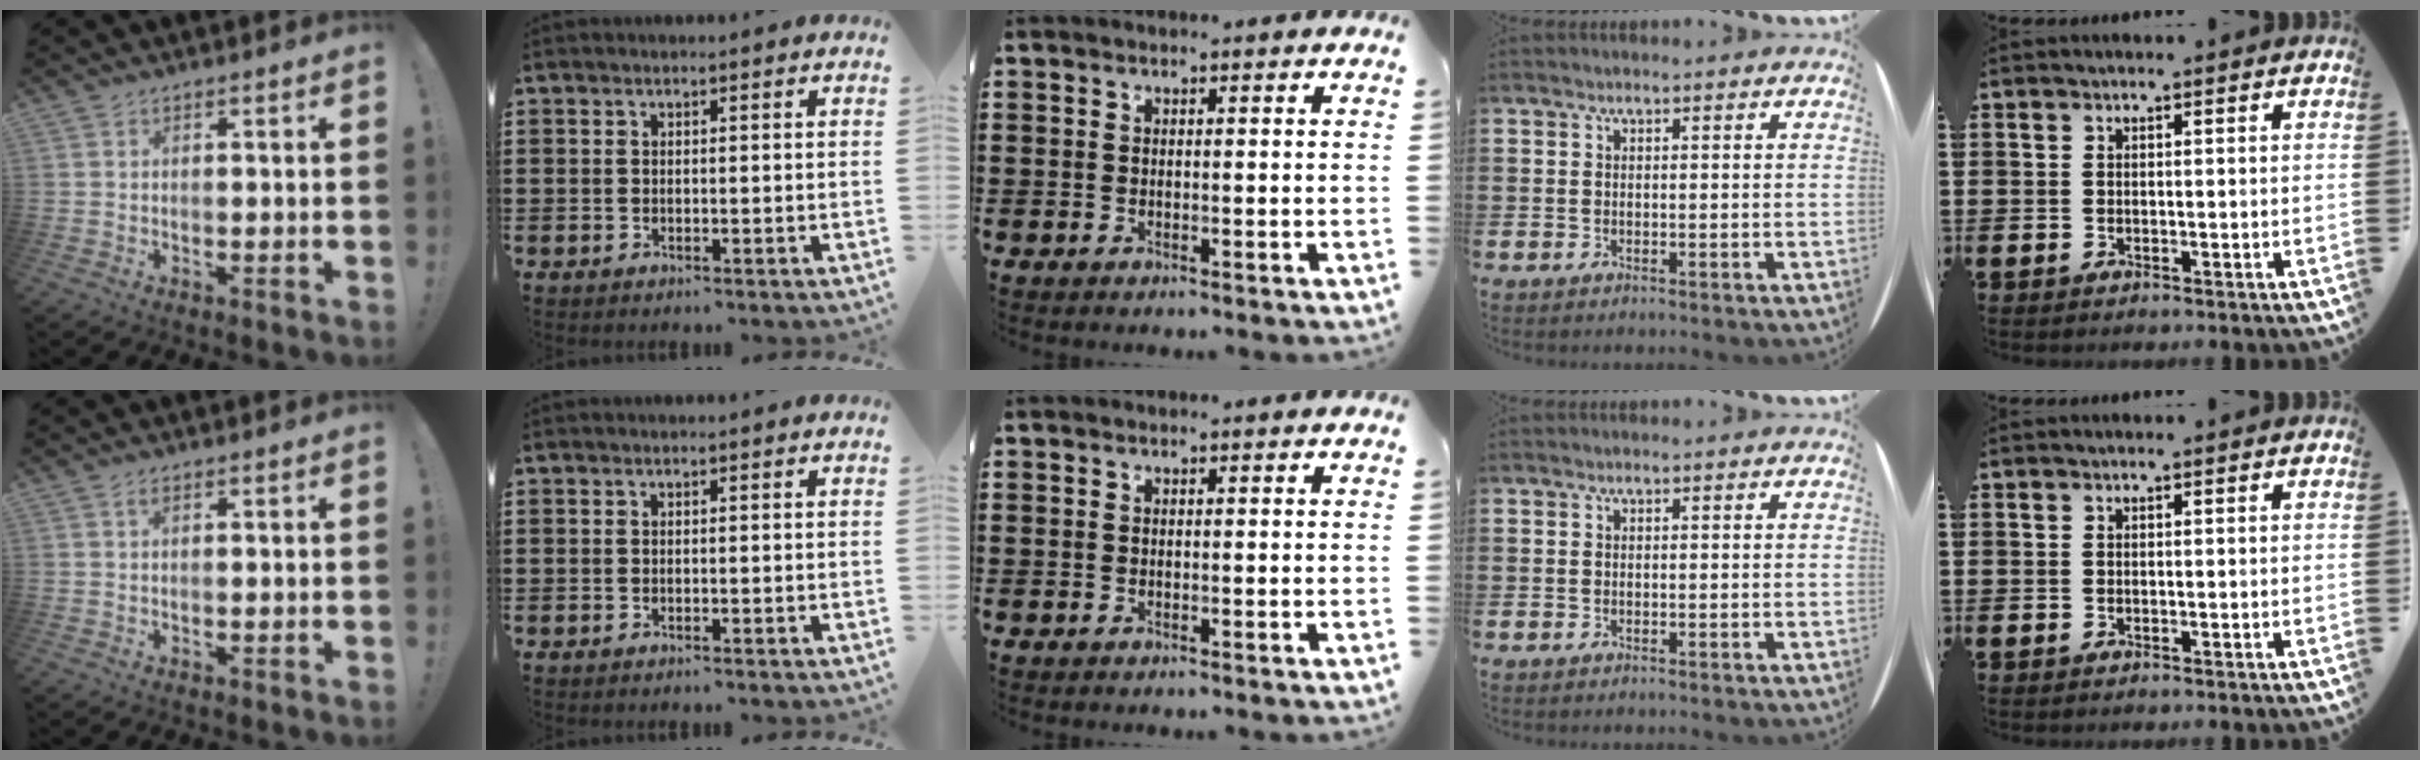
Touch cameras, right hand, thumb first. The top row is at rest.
{"thumb": {"total": 1.0, "force": [0.3, 0.4, 0.9], "torque": [-0.020, 0.003, 0.004]}}